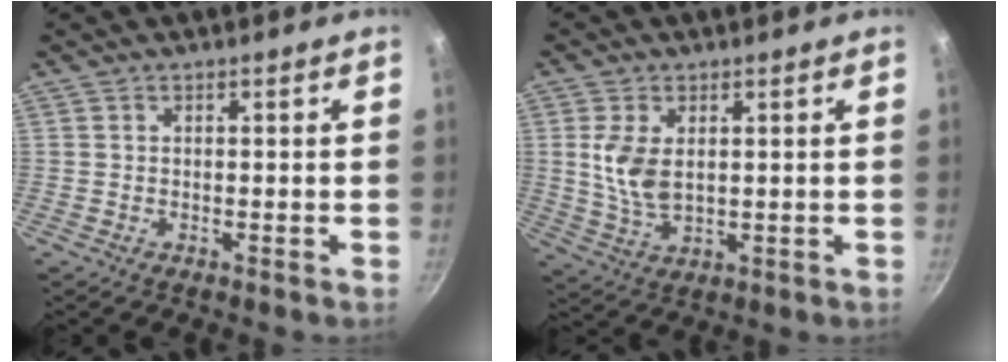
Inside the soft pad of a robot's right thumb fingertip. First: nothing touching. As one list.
[{"total": 7.4, "force": [1.4, 4.3, 5.9], "torque": [-0.119, -0.012, 0.032]}]